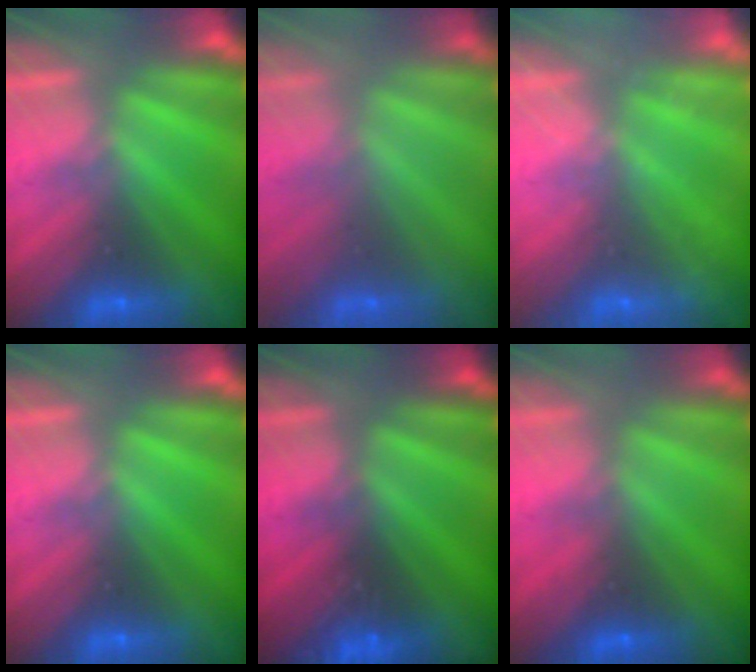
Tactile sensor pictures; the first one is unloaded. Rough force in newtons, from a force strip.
{"total": 2.1}
{"total": 2.5}
{"total": 0.0}
{"total": 2.9}
{"total": 4.7}